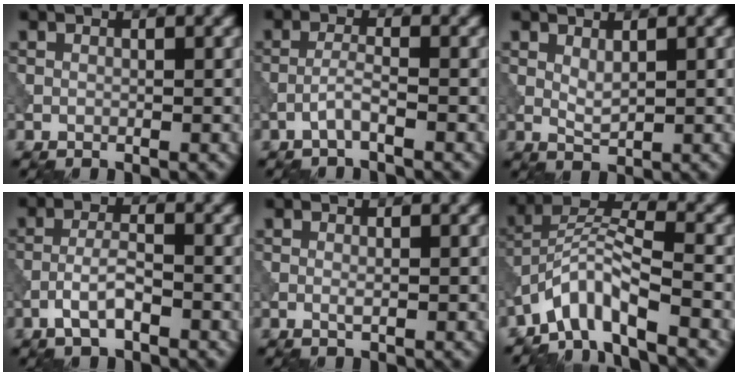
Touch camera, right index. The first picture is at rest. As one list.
[{"total": 1.7, "force": [-1.1, 0.1, 1.4], "torque": [-0.028, 0.010, -0.028]}, {"total": 1.4, "force": [0.7, 0.5, 1.1], "torque": [-0.028, -0.001, 0.017]}, {"total": 2.9, "force": [-1.6, 0.8, 2.2], "torque": [-0.049, 0.007, -0.036]}, {"total": 0.6, "force": [0.0, 0.1, 0.6], "torque": [-0.014, -0.002, 0.000]}, {"total": 5.6, "force": [-4.1, 1.1, 3.8], "torque": [-0.067, 0.009, -0.086]}]